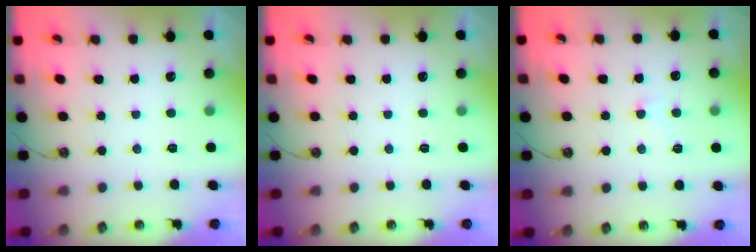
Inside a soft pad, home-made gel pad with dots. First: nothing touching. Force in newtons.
{"total": 0.0}
{"total": 0.8, "press": 0.5, "slide": 0.7}